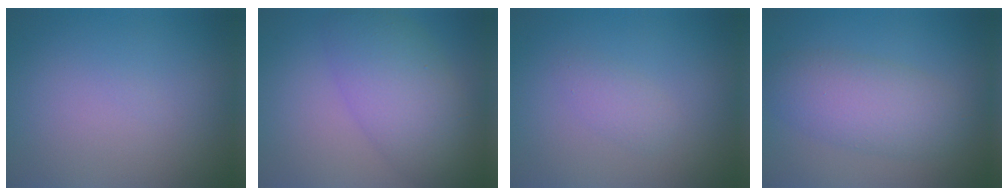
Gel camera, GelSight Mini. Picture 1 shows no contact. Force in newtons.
{"total": 6.4, "press": 6.4, "slide": 0.2}
{"total": 1.3, "press": 1.3, "slide": 0.0}
{"total": 4.6, "press": 4.6, "slide": 0.1}